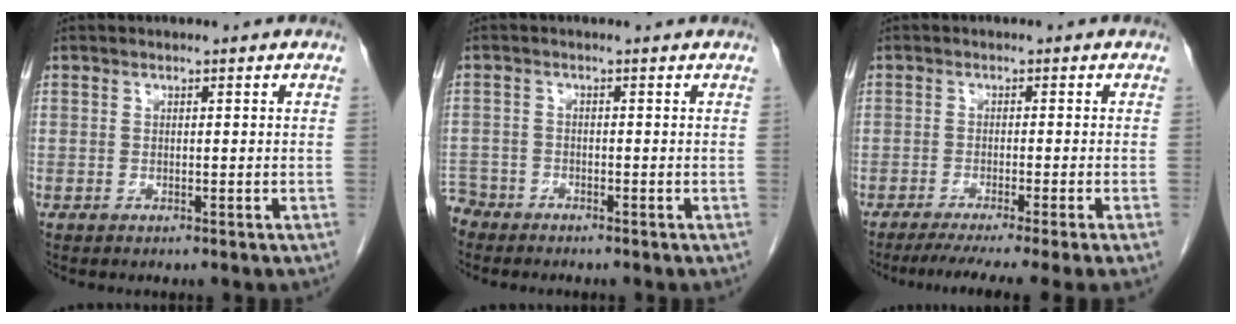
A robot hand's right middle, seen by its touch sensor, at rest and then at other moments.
{"total": 3.4, "force": [-3.1, 1.5, 0.0], "torque": [0.009, -0.002, -0.059]}
{"total": 11.1, "force": [-8.9, -1.5, 6.4], "torque": [-0.078, -0.028, -0.130]}